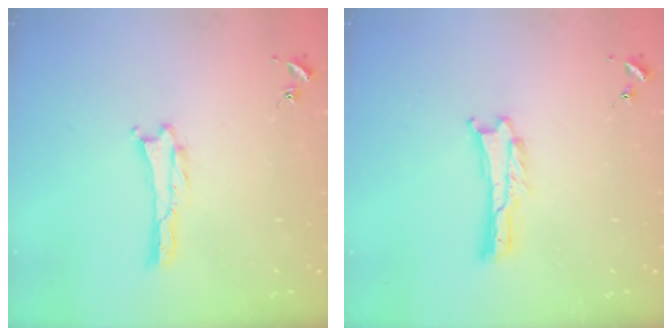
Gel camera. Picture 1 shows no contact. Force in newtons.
{"total": 0.0}